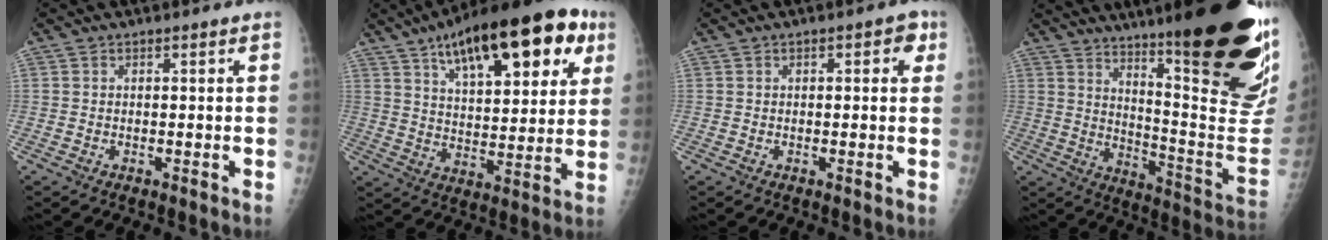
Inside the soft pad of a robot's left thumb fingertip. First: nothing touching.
{"total": 24.9, "force": [12.3, 10.1, 19.2], "torque": [-0.258, -0.012, 0.187]}
{"total": 3.0, "force": [1.1, 1.4, 2.5], "torque": [-0.016, 0.003, 0.006]}
{"total": 33.8, "force": [19.5, 6.2, 26.8], "torque": [-0.266, -0.079, 0.288]}